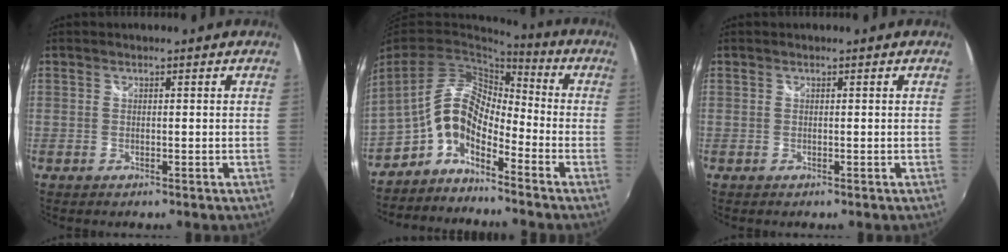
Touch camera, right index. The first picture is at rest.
{"total": 8.0, "force": [-4.3, 3.7, 5.7], "torque": [-0.101, 0.016, -0.095]}
{"total": 0.0}